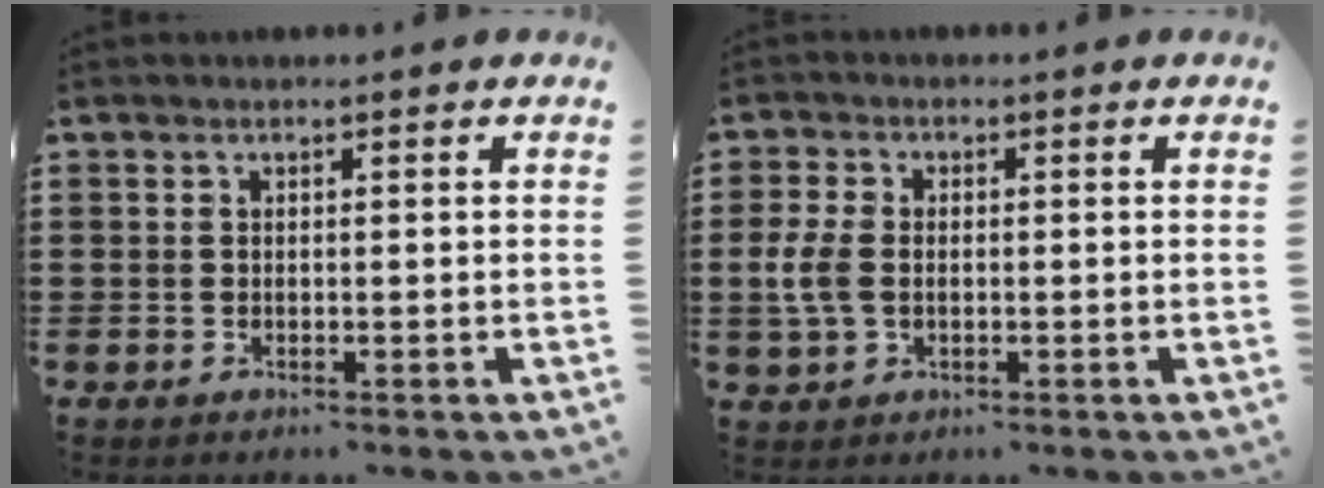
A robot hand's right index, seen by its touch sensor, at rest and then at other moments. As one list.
[{"total": 4.4, "force": [-0.4, 3.0, 3.2], "torque": [-0.087, -0.001, -0.013]}]